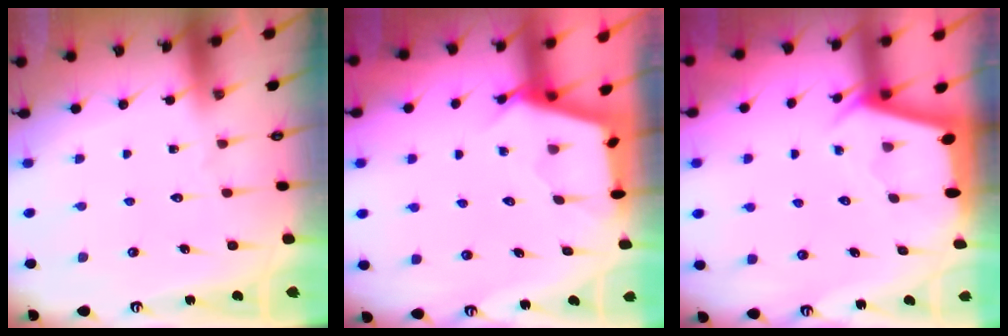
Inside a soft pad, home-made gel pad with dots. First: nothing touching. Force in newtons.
{"total": 2.7, "press": 2.7, "slide": 0.3}
{"total": 2.4, "press": 2.4, "slide": 0.3}